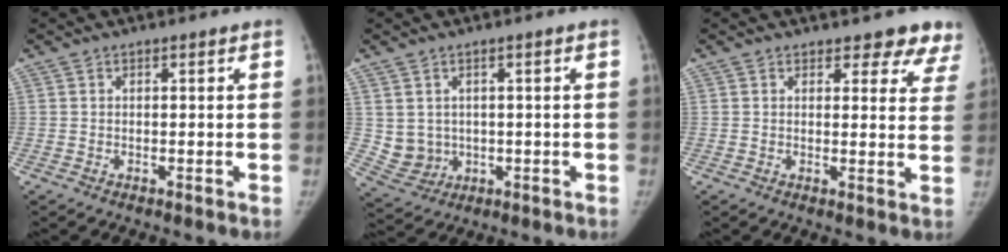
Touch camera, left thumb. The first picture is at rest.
{"total": 5.3, "force": [0.6, 4.9, 2.0], "torque": [-0.022, -0.007, 0.030]}
{"total": 7.8, "force": [6.9, 3.3, 1.6], "torque": [0.032, -0.033, 0.052]}